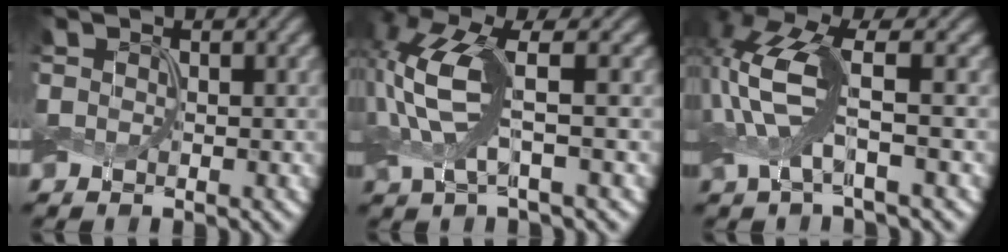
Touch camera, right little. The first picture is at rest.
{"total": 6.3, "force": [-0.3, 2.1, 5.9], "torque": [-0.152, 0.005, -0.006]}
{"total": 5.6, "force": [-0.9, 1.7, 5.3], "torque": [-0.143, 0.002, -0.018]}